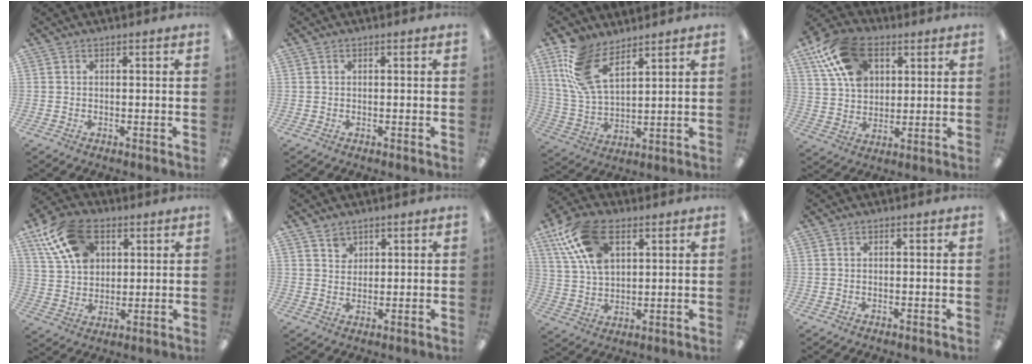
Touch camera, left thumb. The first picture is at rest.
{"total": 0.0}
{"total": 13.8, "force": [7.9, 6.9, 9.0], "torque": [-0.201, -0.017, 0.151]}
{"total": 16.3, "force": [7.8, 10.8, 9.3], "torque": [-0.183, -0.008, 0.150]}
{"total": 15.5, "force": [7.6, 10.2, 8.8], "torque": [-0.173, -0.007, 0.146]}
{"total": 3.2, "force": [2.3, 2.2, 0.5], "torque": [0.001, -0.011, 0.042]}
{"total": 14.7, "force": [6.9, 8.6, 9.8], "torque": [-0.211, -0.004, 0.128]}
{"total": 0.0}